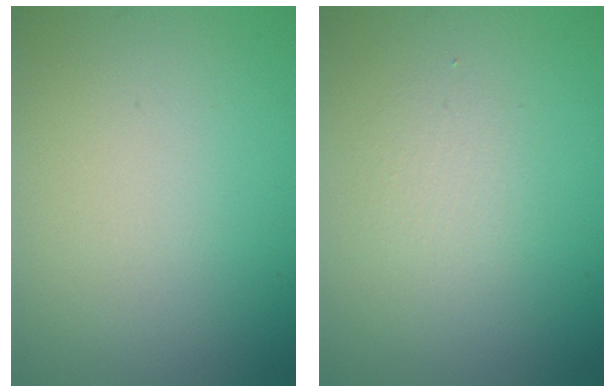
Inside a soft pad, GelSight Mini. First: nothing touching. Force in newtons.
{"total": 1.4, "press": 1.4, "slide": 0.1}